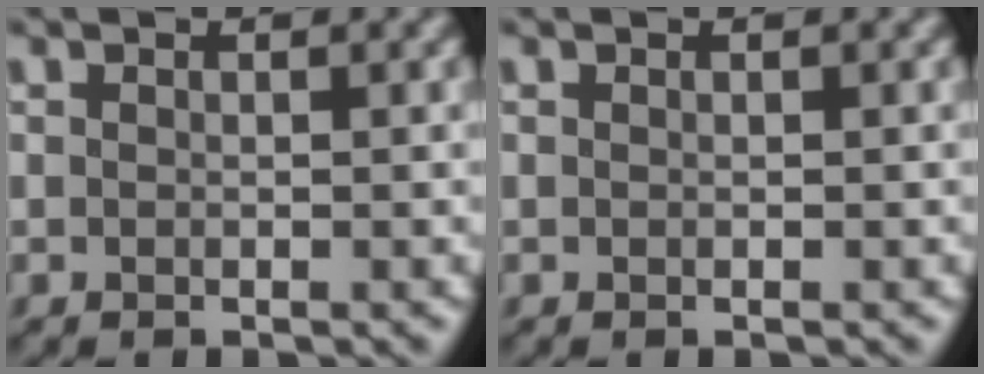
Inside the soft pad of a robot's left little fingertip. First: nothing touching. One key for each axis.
{"total": 0.0}